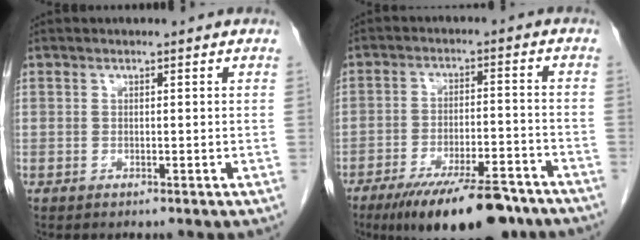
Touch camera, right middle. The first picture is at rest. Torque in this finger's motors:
{"motor_torque": [1.16, -0.98, 0.40, 0.17]}